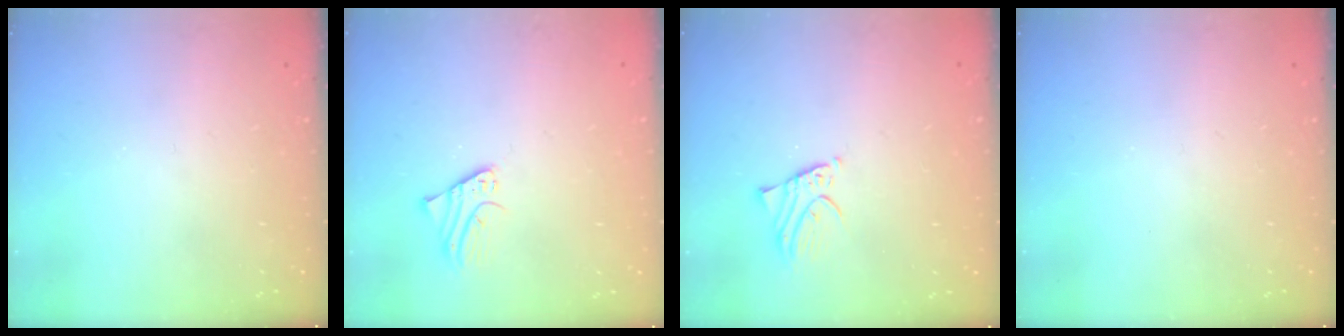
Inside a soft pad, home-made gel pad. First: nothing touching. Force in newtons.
{"total": 1.9, "press": 1.9, "slide": 0.1}
{"total": 1.9, "press": 1.9, "slide": 0.3}
{"total": 0.0}